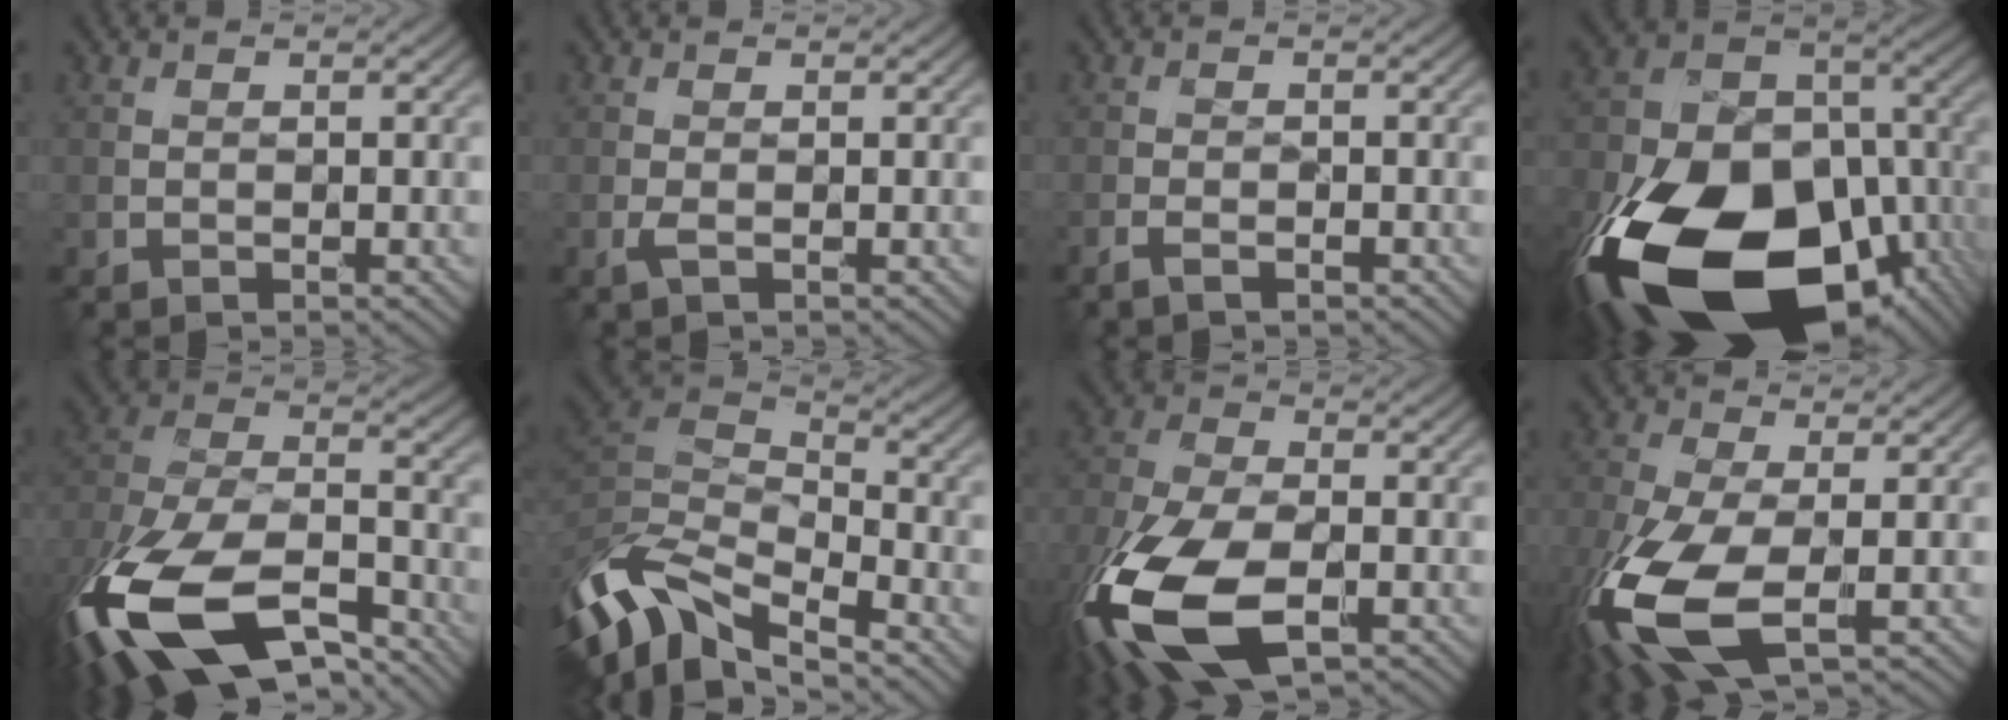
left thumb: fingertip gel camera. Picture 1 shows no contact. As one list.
[{"total": 0.9, "force": [-0.2, 0.1, 0.9], "torque": [-0.025, 0.001, -0.007]}, {"total": 2.2, "force": [-1.5, 0.7, 1.4], "torque": [-0.034, -0.001, -0.030]}, {"total": 23.5, "force": [-10.5, 14.1, 15.6], "torque": [-0.359, -0.075, -0.136]}, {"total": 18.7, "force": [-11.0, 9.5, 11.7], "torque": [-0.295, -0.045, -0.179]}, {"total": 12.4, "force": [-6.1, 5.5, 9.3], "torque": [-0.224, -0.004, -0.111]}, {"total": 16.6, "force": [-6.9, 8.6, 12.4], "torque": [-0.314, -0.042, -0.137]}, {"total": 12.9, "force": [-4.5, 5.4, 10.8], "torque": [-0.278, -0.033, -0.091]}]